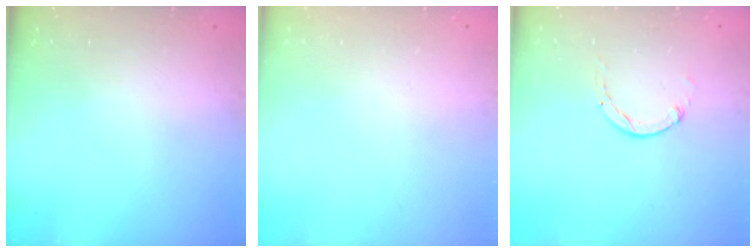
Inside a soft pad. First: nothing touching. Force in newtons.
{"total": 2.4, "press": 2.4, "slide": 0.2}
{"total": 1.2, "press": 1.2, "slide": 0.3}